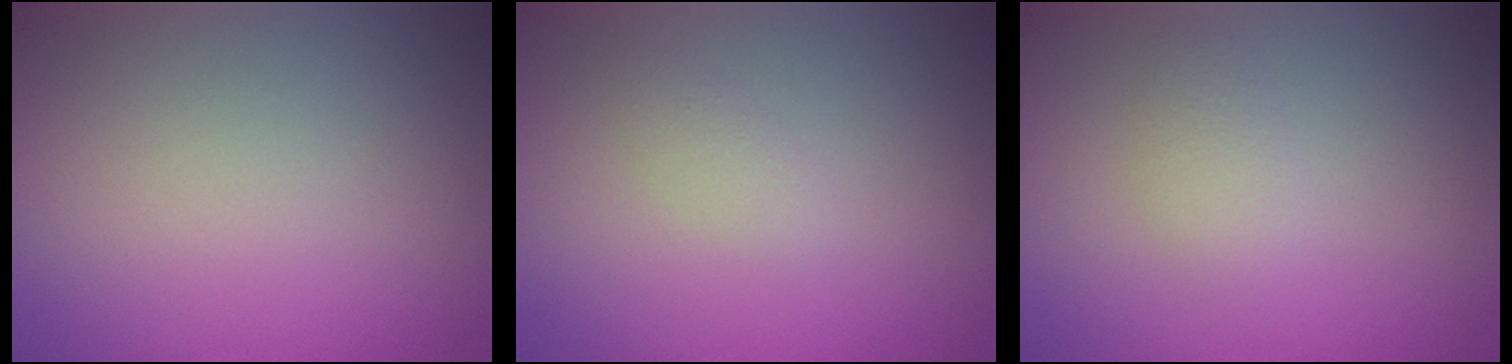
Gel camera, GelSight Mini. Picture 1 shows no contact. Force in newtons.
{"total": 1.0, "press": 1.0, "slide": 0.1}
{"total": 1.4, "press": 1.4, "slide": 0.1}